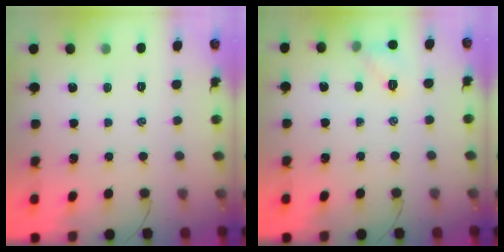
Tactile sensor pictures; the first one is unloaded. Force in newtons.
{"total": 6.0, "press": 5.7, "slide": 1.7}